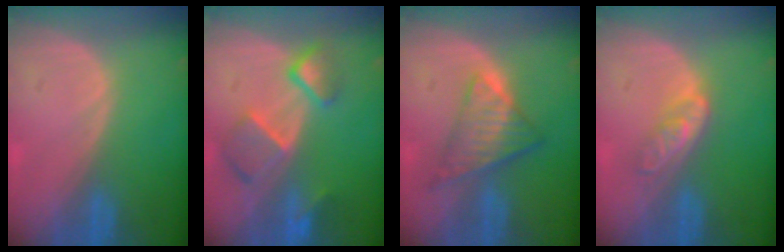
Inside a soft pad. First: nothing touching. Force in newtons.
{"total": 7.7, "press": 6.7, "slide": 3.8}
{"total": 7.5, "press": 6.3, "slide": 4.0}
{"total": 4.6, "press": 3.9, "slide": 2.5}